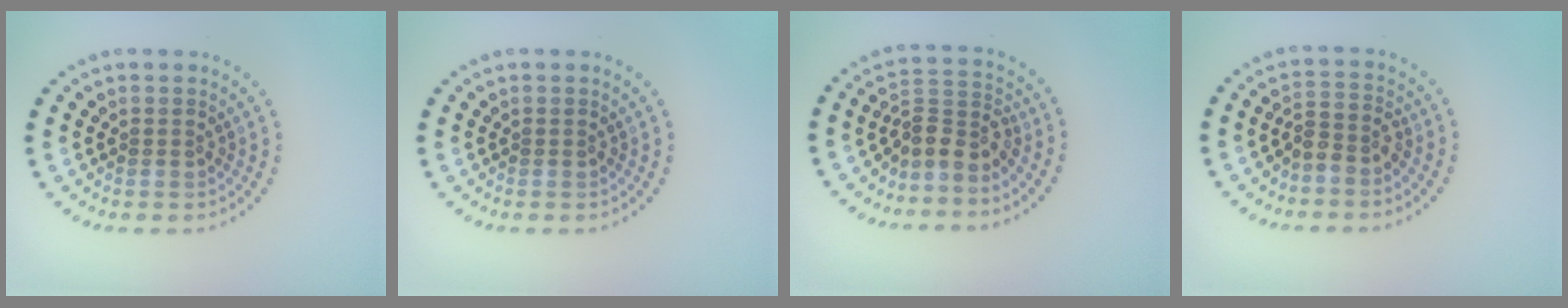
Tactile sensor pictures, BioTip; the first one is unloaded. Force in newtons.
{"total": 0.0}
{"total": 3.0, "press": 2.2, "slide": 2.1}
{"total": 2.1, "press": 1.6, "slide": 1.2}